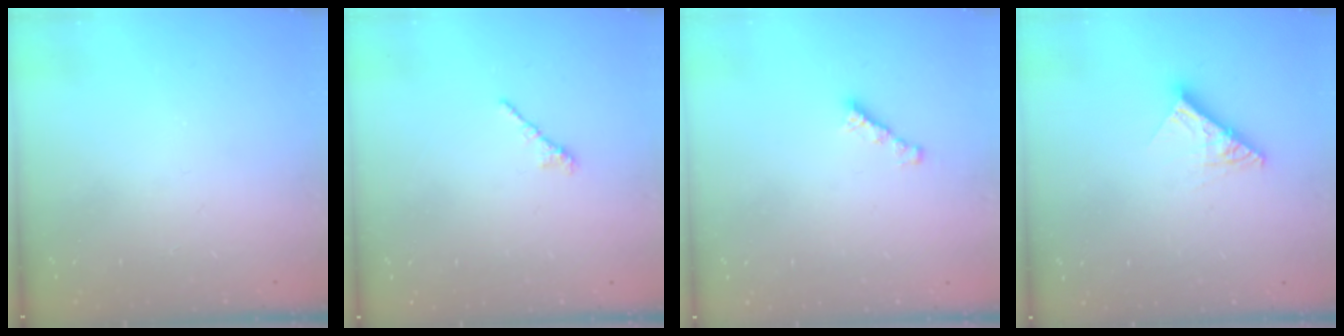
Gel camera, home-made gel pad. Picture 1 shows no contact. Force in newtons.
{"total": 2.4, "press": 2.3, "slide": 0.7}
{"total": 3.0, "press": 3.0, "slide": 0.1}
{"total": 10.0, "press": 9.9, "slide": 1.1}